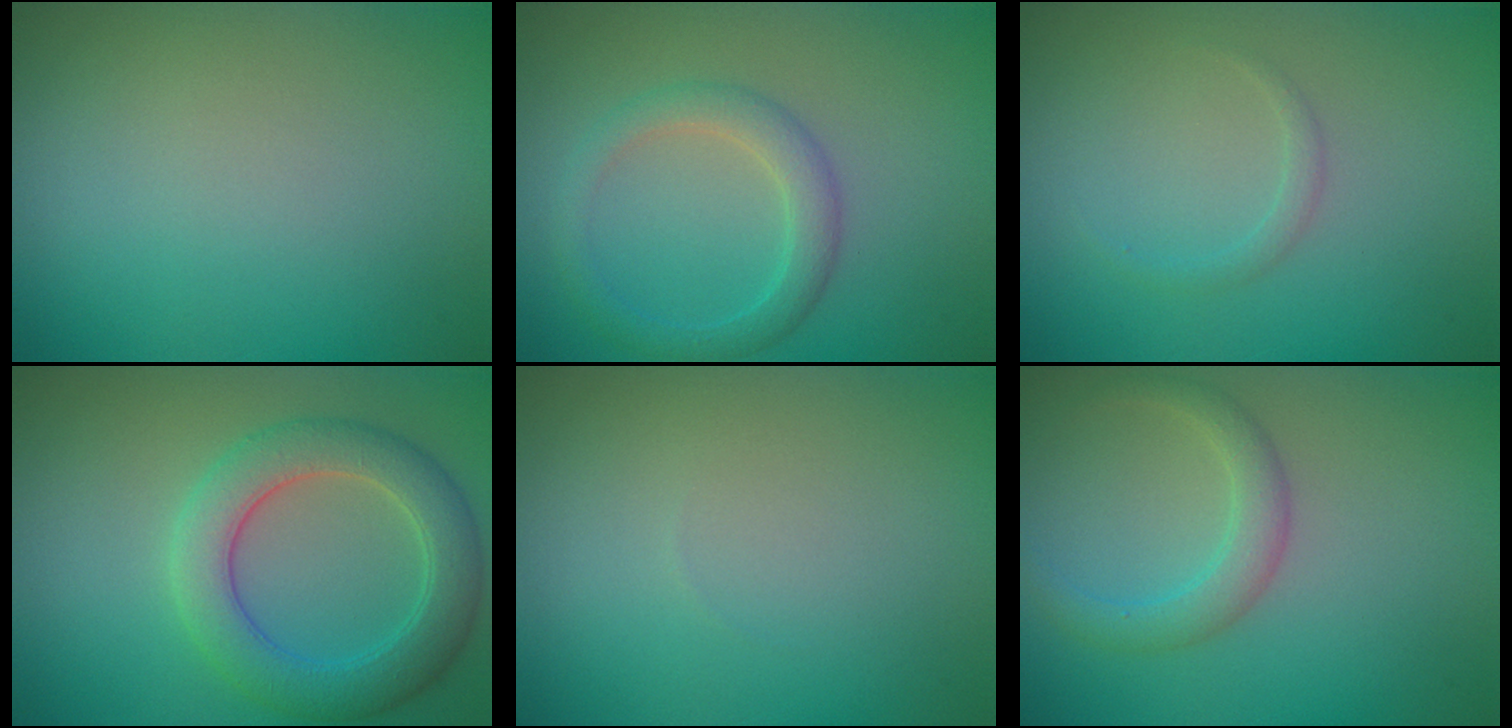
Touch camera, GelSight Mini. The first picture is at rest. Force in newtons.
{"total": 2.8, "press": 2.8, "slide": 0.1}
{"total": 0.8, "press": 0.8, "slide": 0.1}
{"total": 5.4, "press": 5.4, "slide": 0.1}
{"total": 0.0}
{"total": 2.5, "press": 2.5, "slide": 0.1}